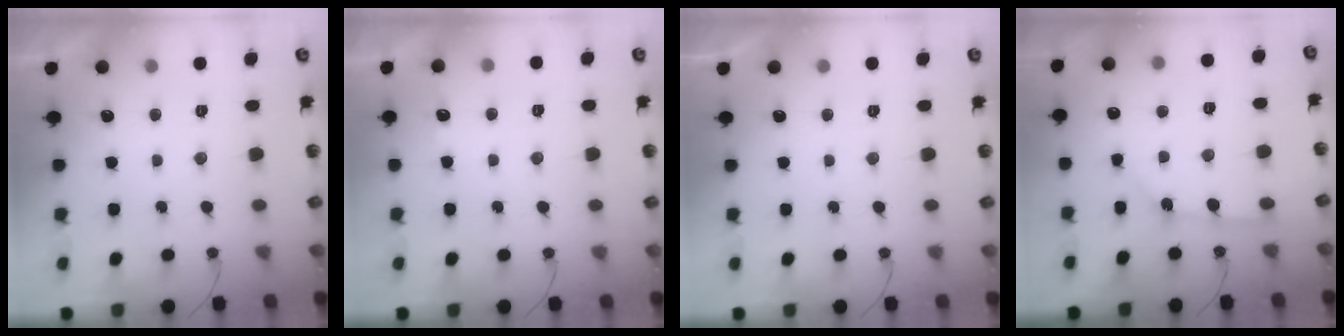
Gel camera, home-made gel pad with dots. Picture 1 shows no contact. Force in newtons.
{"total": 4.4, "press": 4.4, "slide": 0.4}
{"total": 0.0}
{"total": 2.4, "press": 2.4, "slide": 0.3}